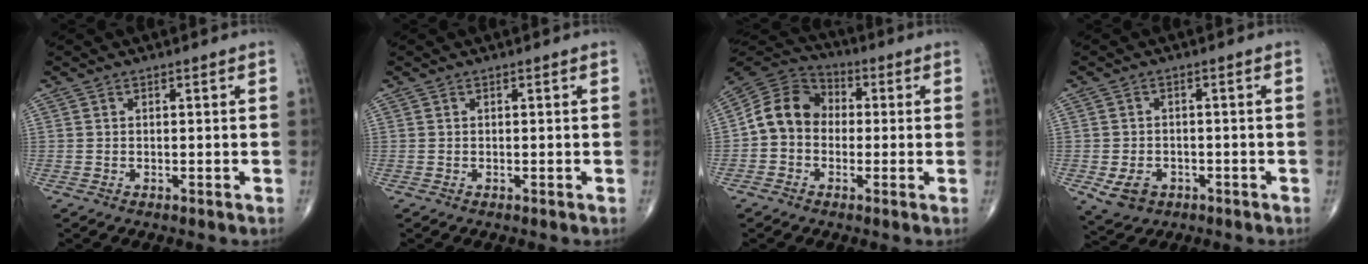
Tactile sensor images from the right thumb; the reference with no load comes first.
{"total": 0.0}
{"total": 10.3, "force": [-0.6, 8.6, 5.6], "torque": [-0.088, 0.038, -0.027]}
{"total": 6.4, "force": [-2.5, 5.2, 2.7], "torque": [-0.042, 0.010, -0.033]}